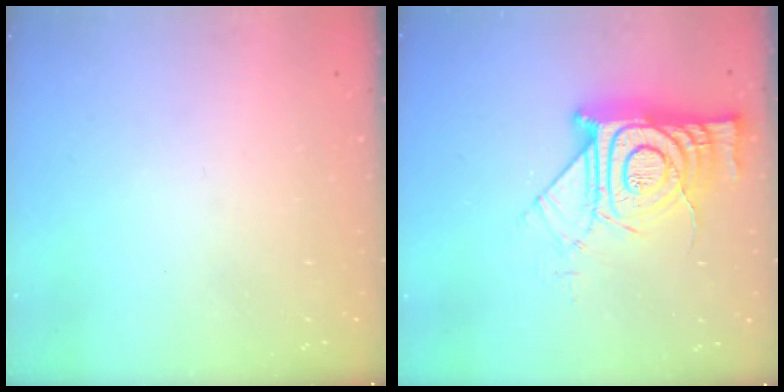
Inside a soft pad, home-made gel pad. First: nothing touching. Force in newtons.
{"total": 17.6, "press": 17.5, "slide": 1.3}